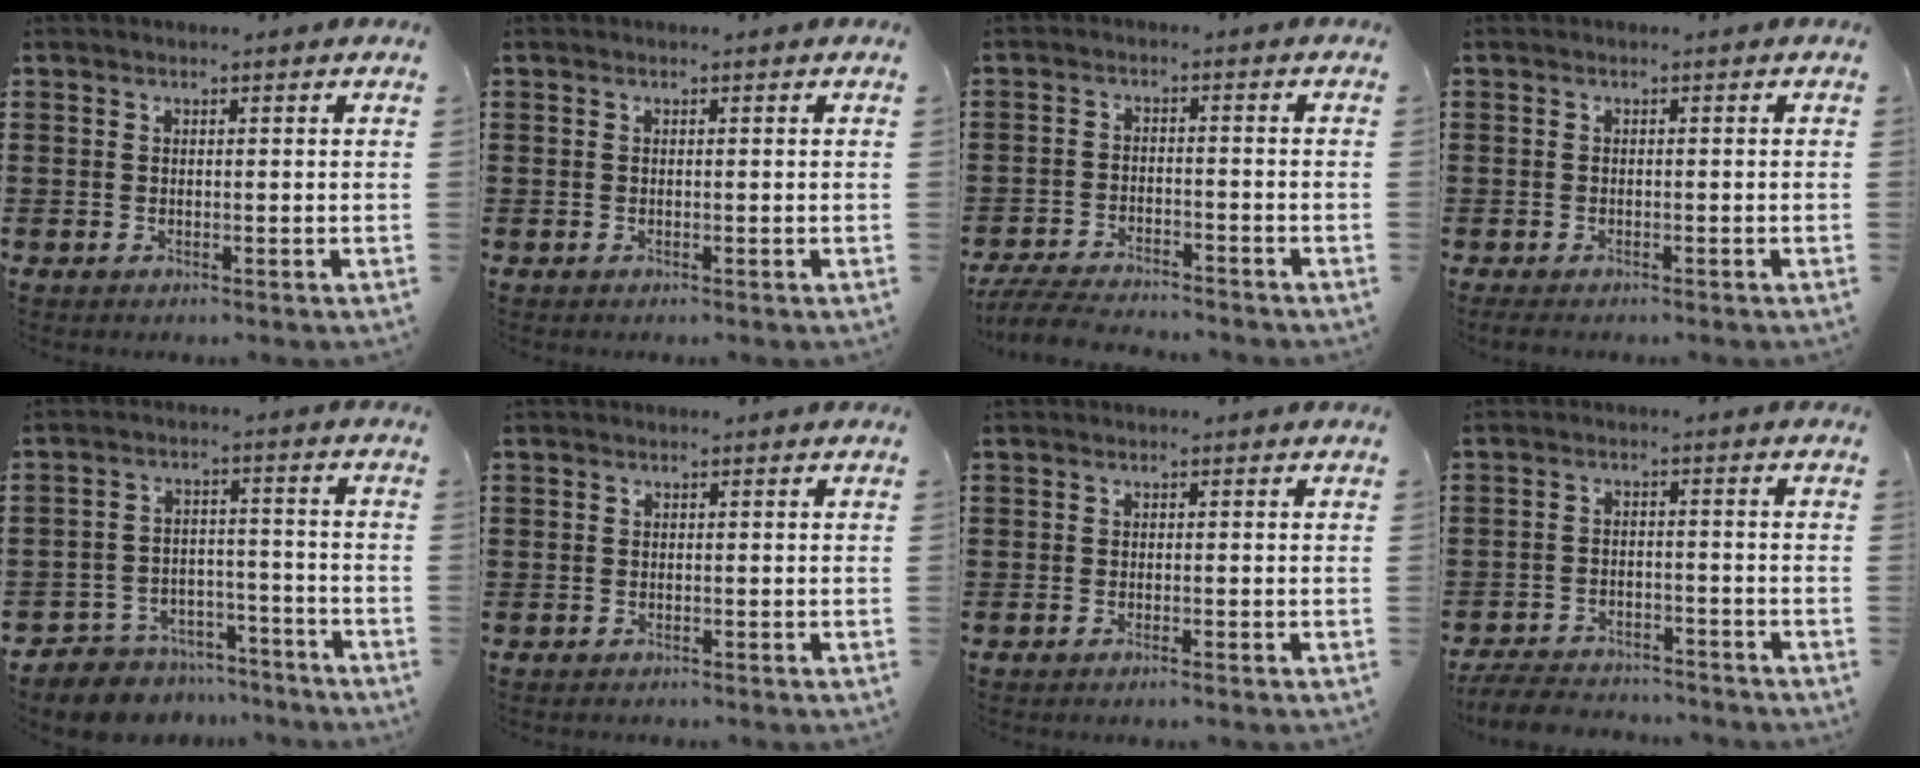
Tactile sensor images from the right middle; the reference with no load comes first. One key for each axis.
{"total": 0.0}
{"total": 5.3, "fx": -5.1, "fy": 0.4, "fz": 1.3, "tx": -0.032, "ty": -0.003, "tz": -0.101}
{"total": 1.0, "fx": -0.9, "fy": 0.3, "fz": 0.3, "tx": -0.008, "ty": -0.004, "tz": -0.019}
{"total": 6.0, "fx": -5.8, "fy": 1.7, "fz": -0.1, "tx": 0.001, "ty": 0.023, "tz": -0.116}
{"total": 0.7, "fx": -0.7, "fy": 0.3, "fz": -0.1, "tx": 0.000, "ty": 0.000, "tz": -0.014}
{"total": 0.7, "fx": -0.6, "fy": -0.1, "fz": 0.3, "tx": -0.011, "ty": -0.005, "tz": -0.010}
{"total": 5.3, "fx": -5.2, "fy": 0.7, "fz": 0.8, "tx": -0.022, "ty": 0.005, "tz": -0.106}